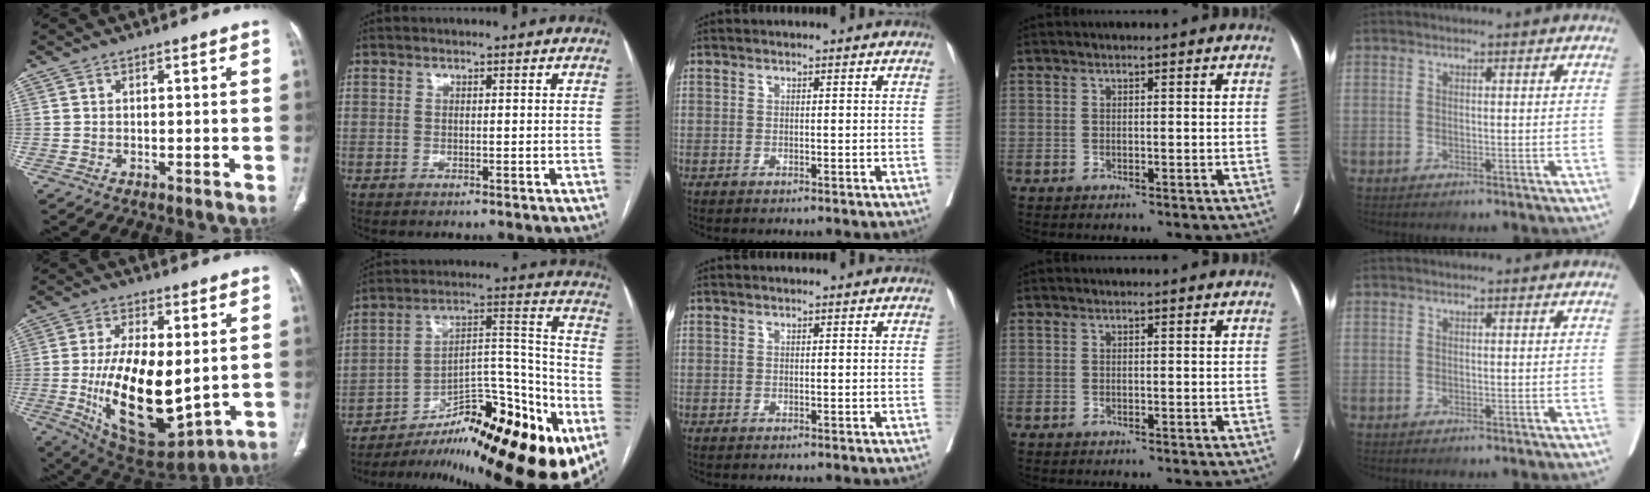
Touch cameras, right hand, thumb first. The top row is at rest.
{"thumb": {"total": 21.3, "force": [-1.3, 10.0, 18.8], "torque": [-0.315, -0.028, 0.001]}, "index": {"total": 27.0, "force": [-15.8, 6.3, 21.0], "torque": [-0.240, 0.021, -0.236]}}